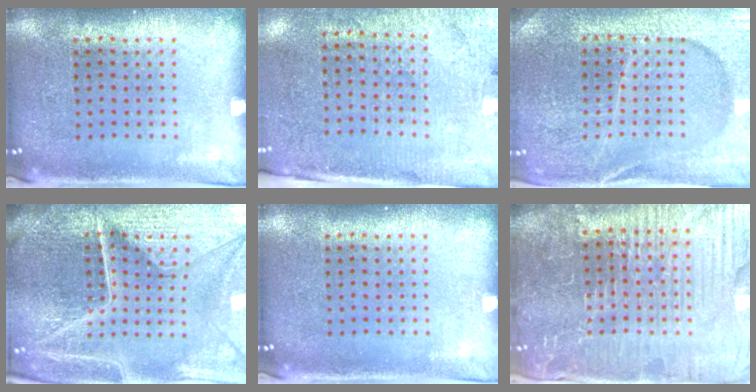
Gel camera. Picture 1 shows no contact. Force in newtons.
{"total": 2.8, "press": 2.6, "slide": 1.2}
{"total": 4.1, "press": 4.0, "slide": 1.2}
{"total": 6.3, "press": 5.6, "slide": 2.8}
{"total": 0.0}
{"total": 5.9, "press": 5.4, "slide": 2.4}